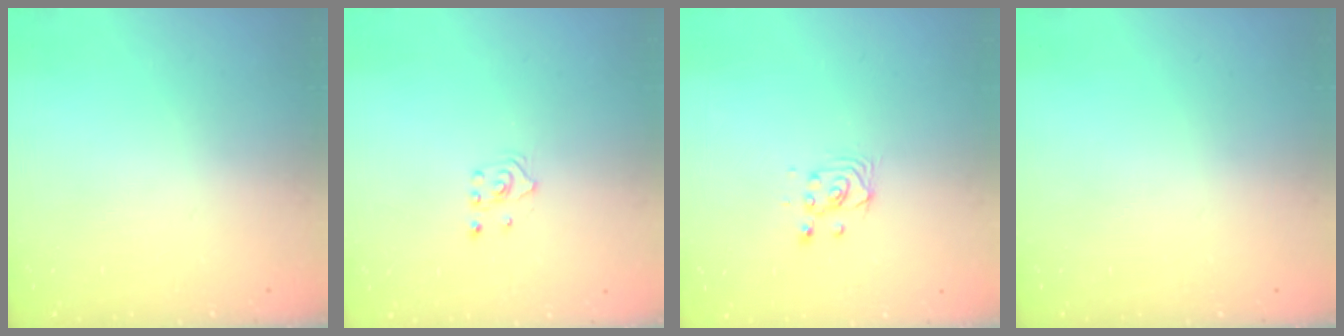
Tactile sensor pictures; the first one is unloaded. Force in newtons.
{"total": 2.4, "press": 2.2, "slide": 0.8}
{"total": 3.3, "press": 3.2, "slide": 0.6}
{"total": 0.0}